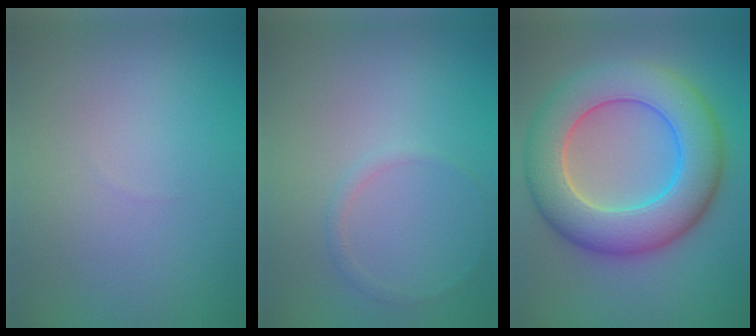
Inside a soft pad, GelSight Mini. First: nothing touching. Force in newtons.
{"total": 0.8, "press": 0.8, "slide": 0.1}
{"total": 9.8, "press": 9.8, "slide": 0.6}